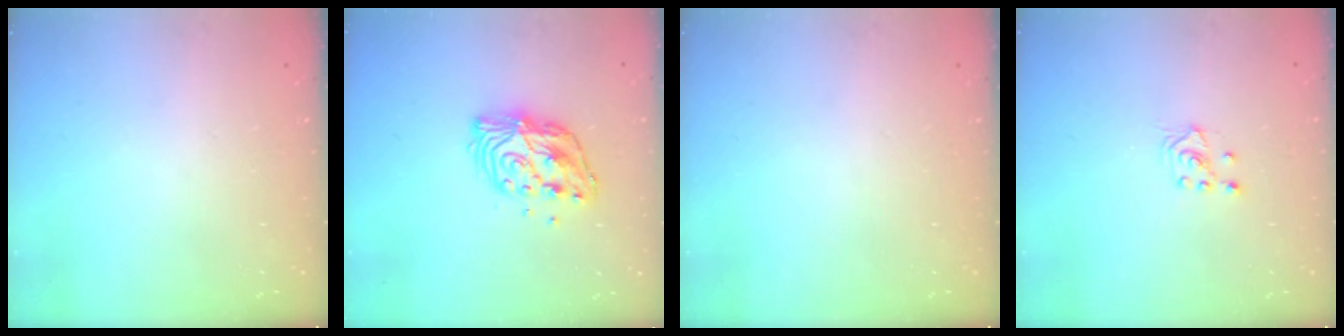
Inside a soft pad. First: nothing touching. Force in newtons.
{"total": 11.1, "press": 11.1, "slide": 0.9}
{"total": 0.0}
{"total": 2.7, "press": 2.5, "slide": 0.9}